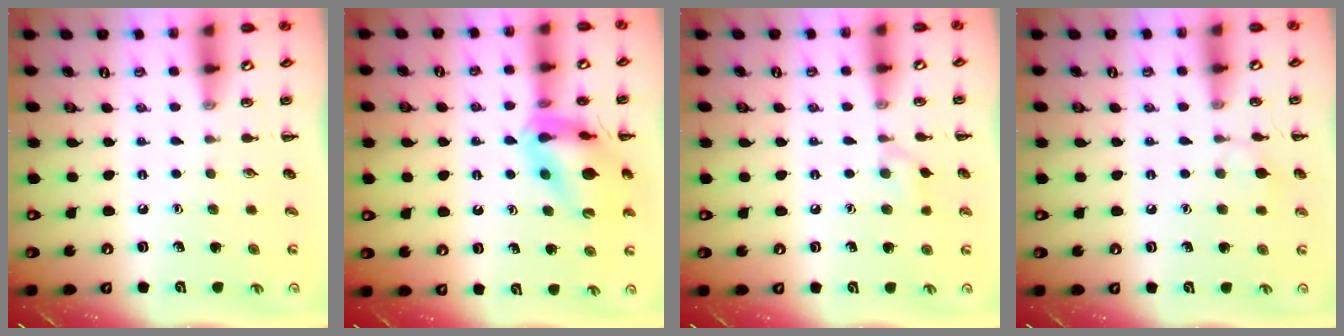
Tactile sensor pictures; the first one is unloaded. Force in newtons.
{"total": 14.7, "press": 14.5, "slide": 2.6}
{"total": 6.0, "press": 5.6, "slide": 2.0}
{"total": 5.8, "press": 5.5, "slide": 1.8}